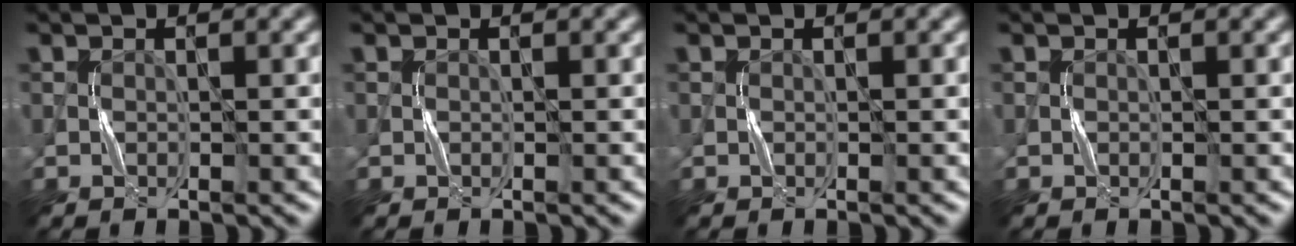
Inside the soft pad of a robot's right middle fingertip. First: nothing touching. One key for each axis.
{"total": 0.0}
{"total": 0.0}
{"total": 0.0}